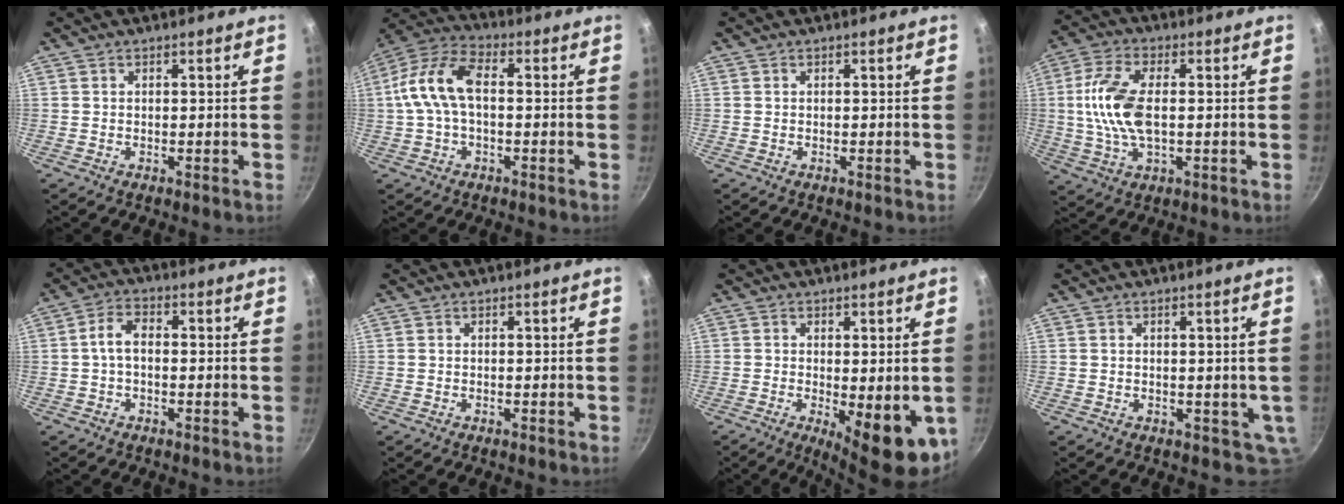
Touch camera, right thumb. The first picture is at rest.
{"total": 11.8, "force": [0.5, 6.4, 9.9], "torque": [-0.208, 0.038, 0.001]}
{"total": 0.0}
{"total": 12.3, "force": [0.5, 6.0, 10.7], "torque": [-0.230, 0.004, 0.009]}
{"total": 4.7, "force": [-0.2, 2.8, 3.8], "torque": [-0.068, 0.019, -0.008]}
{"total": 0.0}
{"total": 11.9, "force": [-3.7, 4.2, 10.5], "torque": [-0.130, -0.021, -0.041]}
{"total": 4.3, "force": [0.6, 2.8, 3.2], "torque": [-0.023, -0.013, 0.021]}